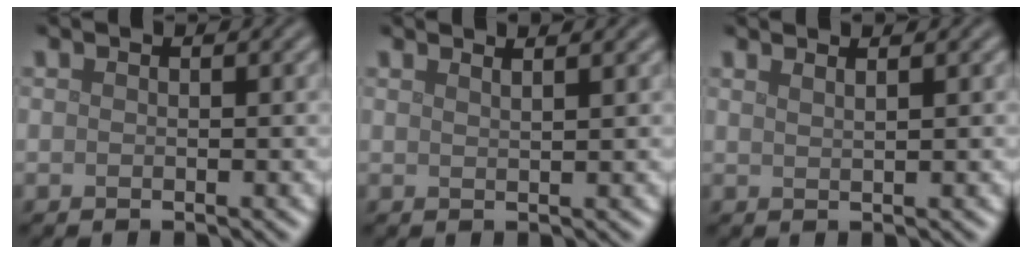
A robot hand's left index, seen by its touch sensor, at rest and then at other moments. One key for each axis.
{"total": 3.0, "fx": 2.2, "fy": 1.2, "fz": 1.6, "tx": 0.007, "ty": 0.017, "tz": -0.001}
{"total": 1.9, "fx": 1.3, "fy": 0.8, "fz": 1.1, "tx": 0.005, "ty": 0.001, "tz": 0.001}